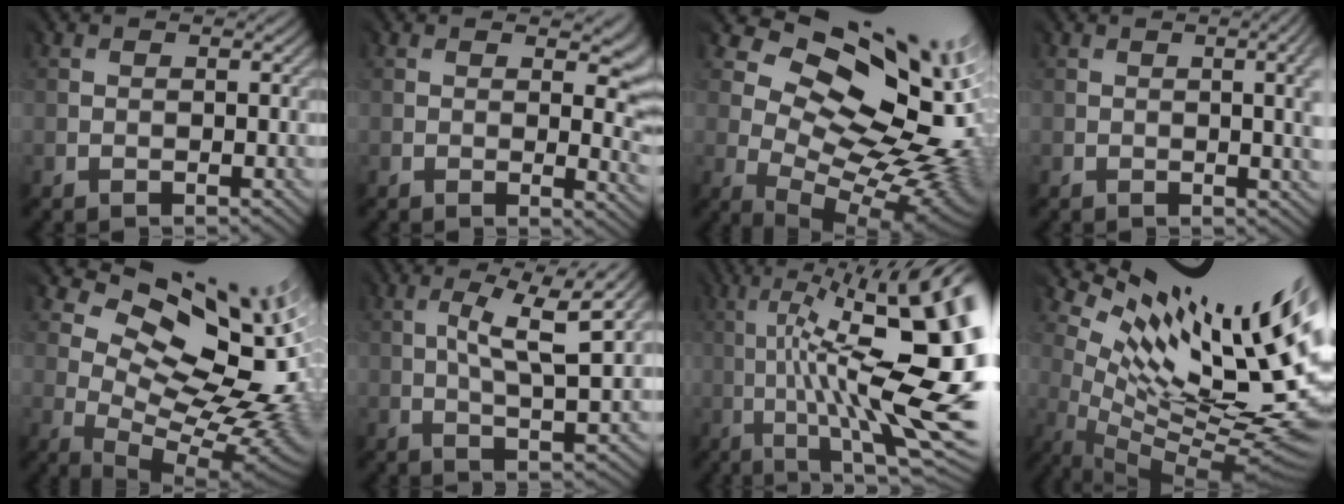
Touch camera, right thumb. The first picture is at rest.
{"total": 6.6, "force": [1.9, 2.8, 5.6], "torque": [-0.075, -0.001, 0.036]}
{"total": 15.8, "force": [4.6, 9.4, 11.8], "torque": [-0.135, 0.010, 0.114]}
{"total": 4.9, "force": [-0.5, 1.4, 4.7], "torque": [-0.024, 0.010, -0.012]}
{"total": 14.8, "force": [6.1, 8.0, 10.9], "torque": [-0.153, 0.014, 0.120]}
{"total": 7.1, "force": [1.1, 1.9, 6.8], "torque": [-0.119, -0.001, 0.022]}
{"total": 17.7, "force": [-1.3, 3.6, 17.3], "torque": [-0.246, 0.023, -0.001]}
{"total": 15.0, "force": [6.3, 4.1, 13.0], "torque": [-0.209, 0.000, 0.127]}